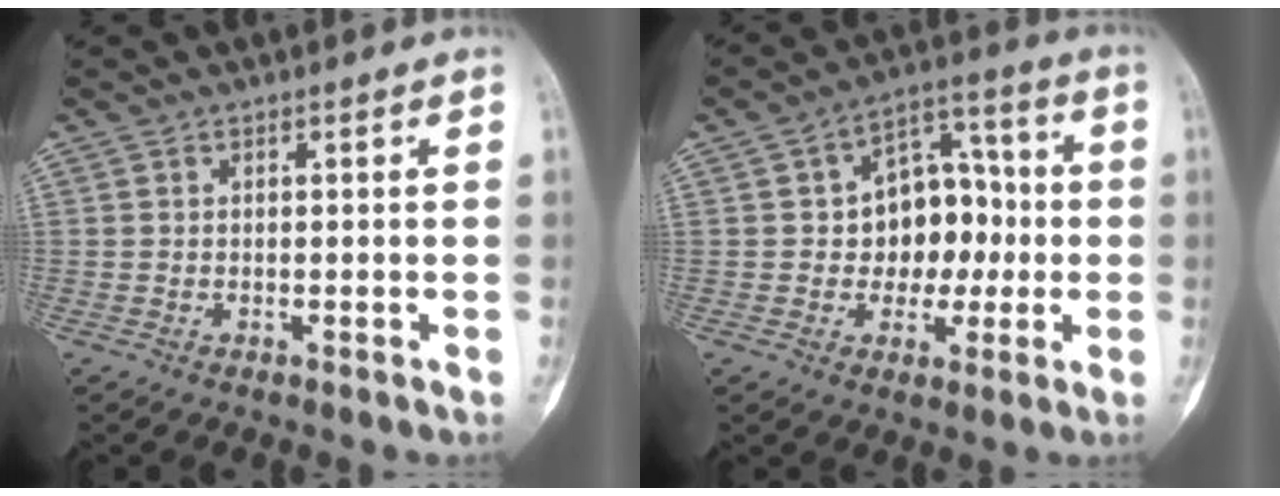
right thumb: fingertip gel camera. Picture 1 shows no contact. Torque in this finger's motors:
{"motor_torque": [-0.62, 1.08, 0.50, -0.38, 0.08]}